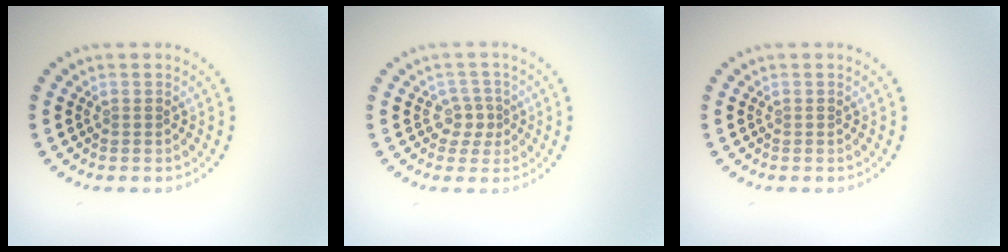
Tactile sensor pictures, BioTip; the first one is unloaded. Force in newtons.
{"total": 2.0, "press": 1.5, "slide": 1.2}
{"total": 0.0}